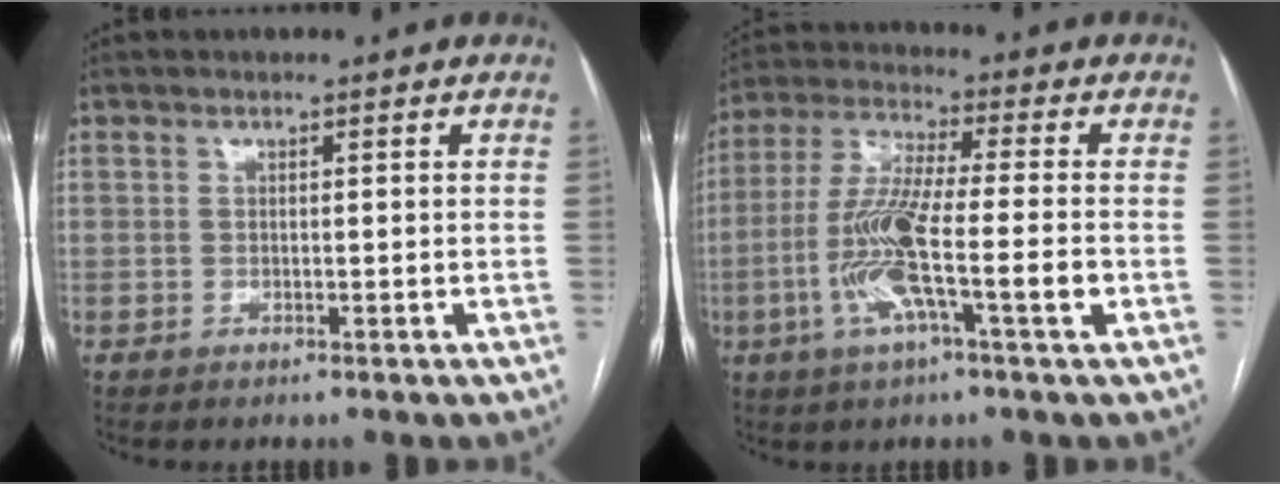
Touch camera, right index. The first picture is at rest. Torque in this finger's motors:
{"motor_torque": [1.18, -0.19, 0.63, 0.21]}